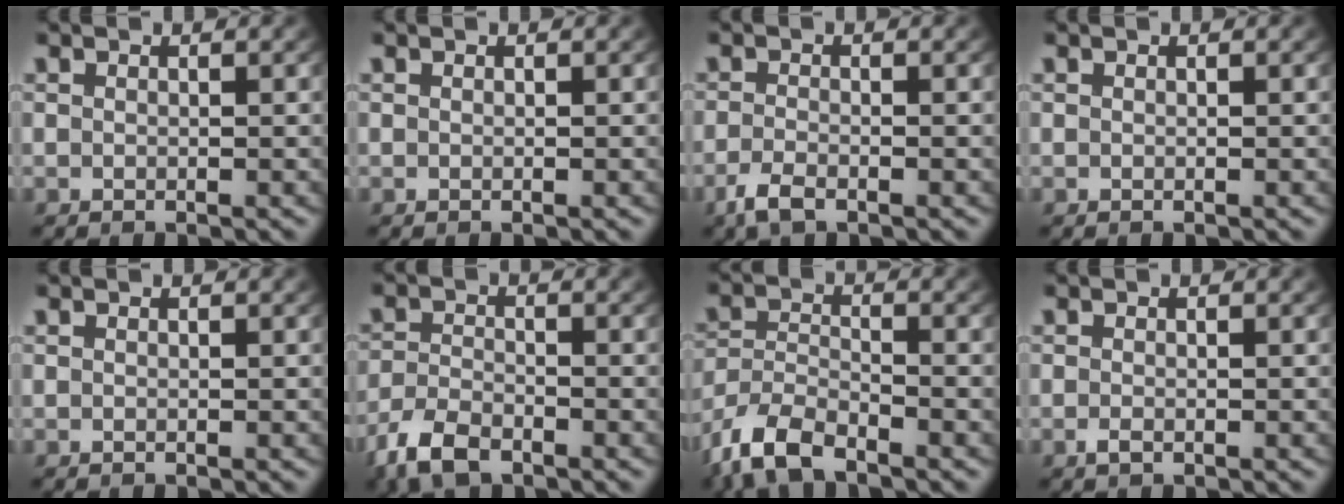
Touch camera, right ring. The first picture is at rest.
{"total": 0.0}
{"total": 2.2, "force": [-1.7, 0.7, 1.2], "torque": [-0.034, -0.011, -0.028]}
{"total": 0.0}
{"total": 0.7, "force": [-0.1, -0.6, -0.3], "torque": [0.006, -0.012, 0.008]}
{"total": 4.2, "force": [-3.1, 2.0, 2.0], "torque": [-0.041, -0.012, -0.051]}
{"total": 6.1, "force": [-4.1, 3.6, 2.9], "torque": [-0.077, -0.024, -0.066]}
{"total": 0.8, "force": [-0.6, 0.3, 0.5], "torque": [-0.016, -0.008, -0.007]}